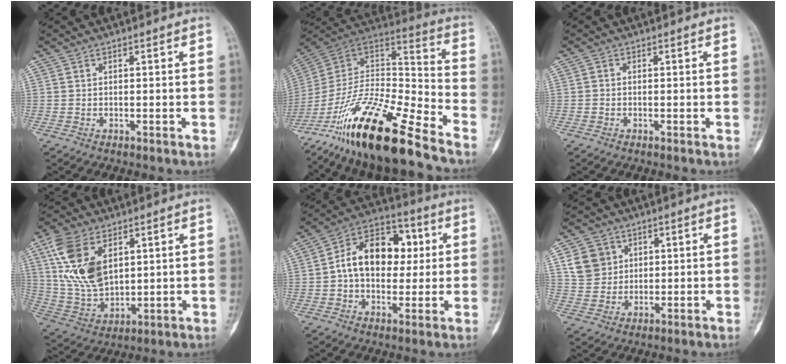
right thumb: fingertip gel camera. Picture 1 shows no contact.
{"total": 25.1, "force": [-17.6, 5.4, 17.1], "torque": [-0.325, 0.056, -0.317]}
{"total": 0.5, "force": [-0.2, 0.4, 0.2], "torque": [0.001, 0.002, -0.007]}
{"total": 15.0, "force": [5.7, 8.9, 10.7], "torque": [-0.206, -0.018, 0.125]}
{"total": 15.6, "force": [1.6, 10.8, 11.2], "torque": [-0.135, 0.026, 0.016]}
{"total": 7.2, "force": [2.6, 6.4, 2.3], "torque": [-0.018, -0.007, 0.053]}